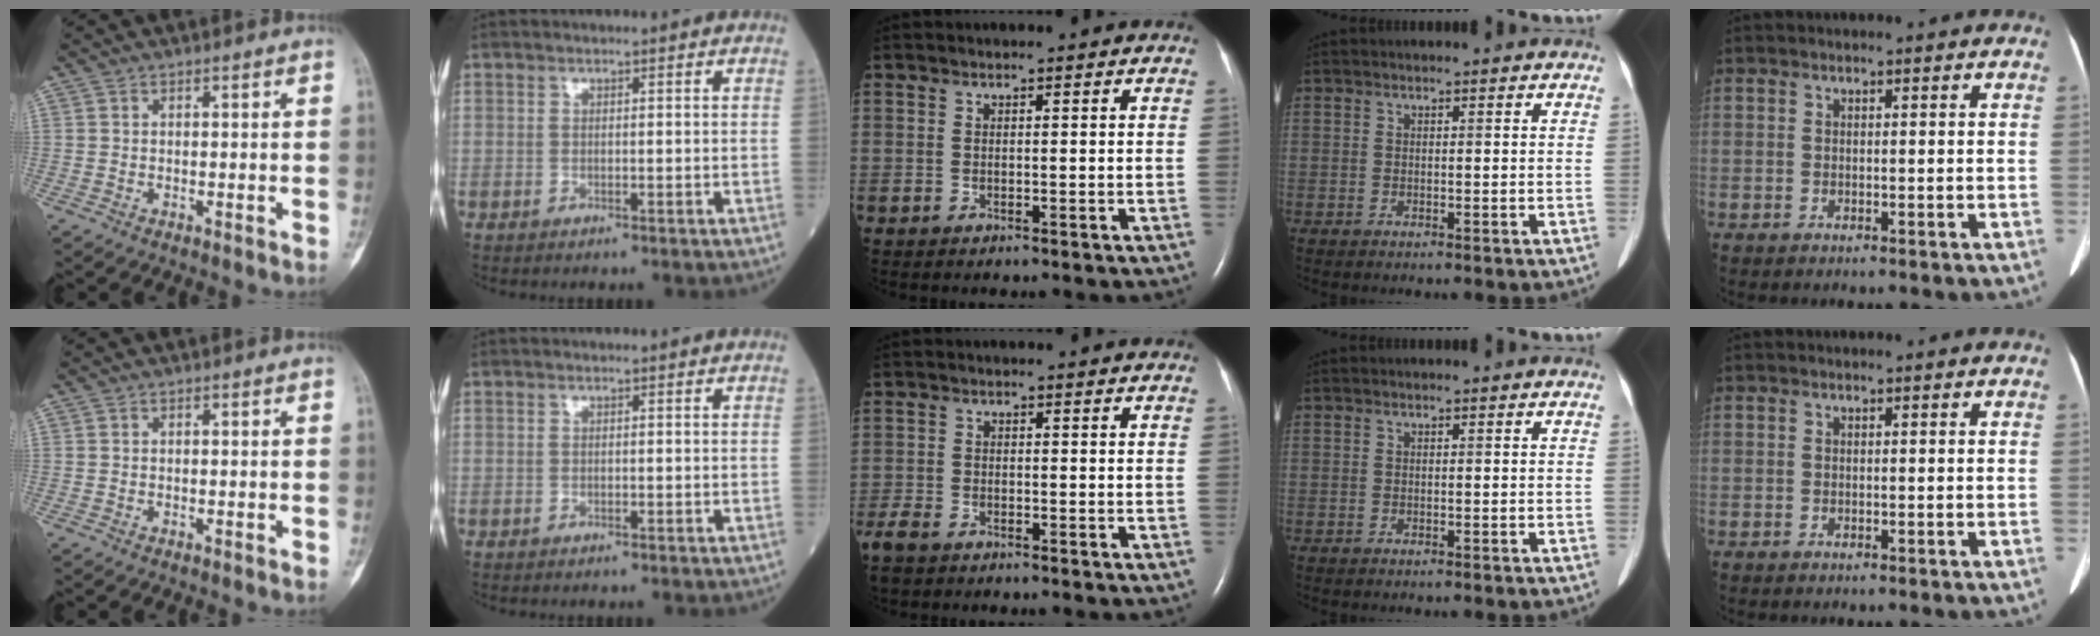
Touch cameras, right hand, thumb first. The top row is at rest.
{"middle": {"total": 4.4, "force": [-3.6, 1.6, 2.0], "torque": [-0.046, -0.009, -0.066]}}